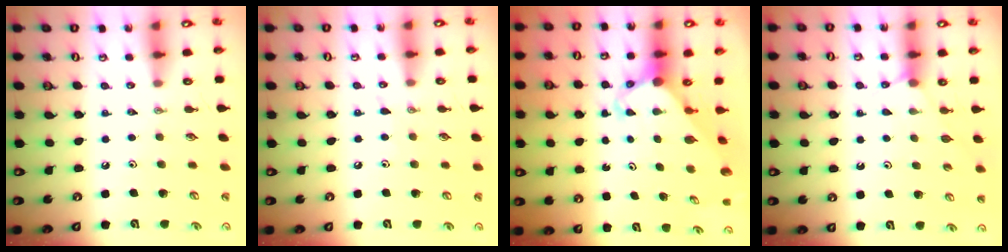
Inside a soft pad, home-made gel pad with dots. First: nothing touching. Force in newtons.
{"total": 4.0, "press": 4.0, "slide": 0.5}
{"total": 6.1, "press": 6.1, "slide": 0.3}
{"total": 5.5, "press": 5.4, "slide": 0.6}